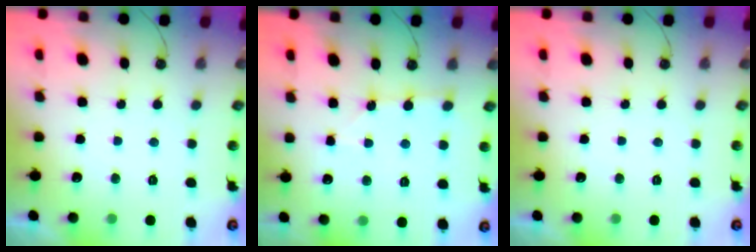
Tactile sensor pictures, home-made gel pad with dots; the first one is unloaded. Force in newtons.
{"total": 3.0, "press": 2.9, "slide": 0.4}
{"total": 0.0}